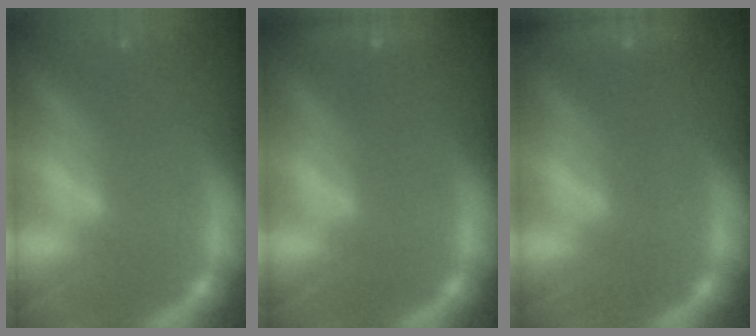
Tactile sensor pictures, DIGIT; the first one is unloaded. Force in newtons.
{"total": 1.9}
{"total": 2.4}